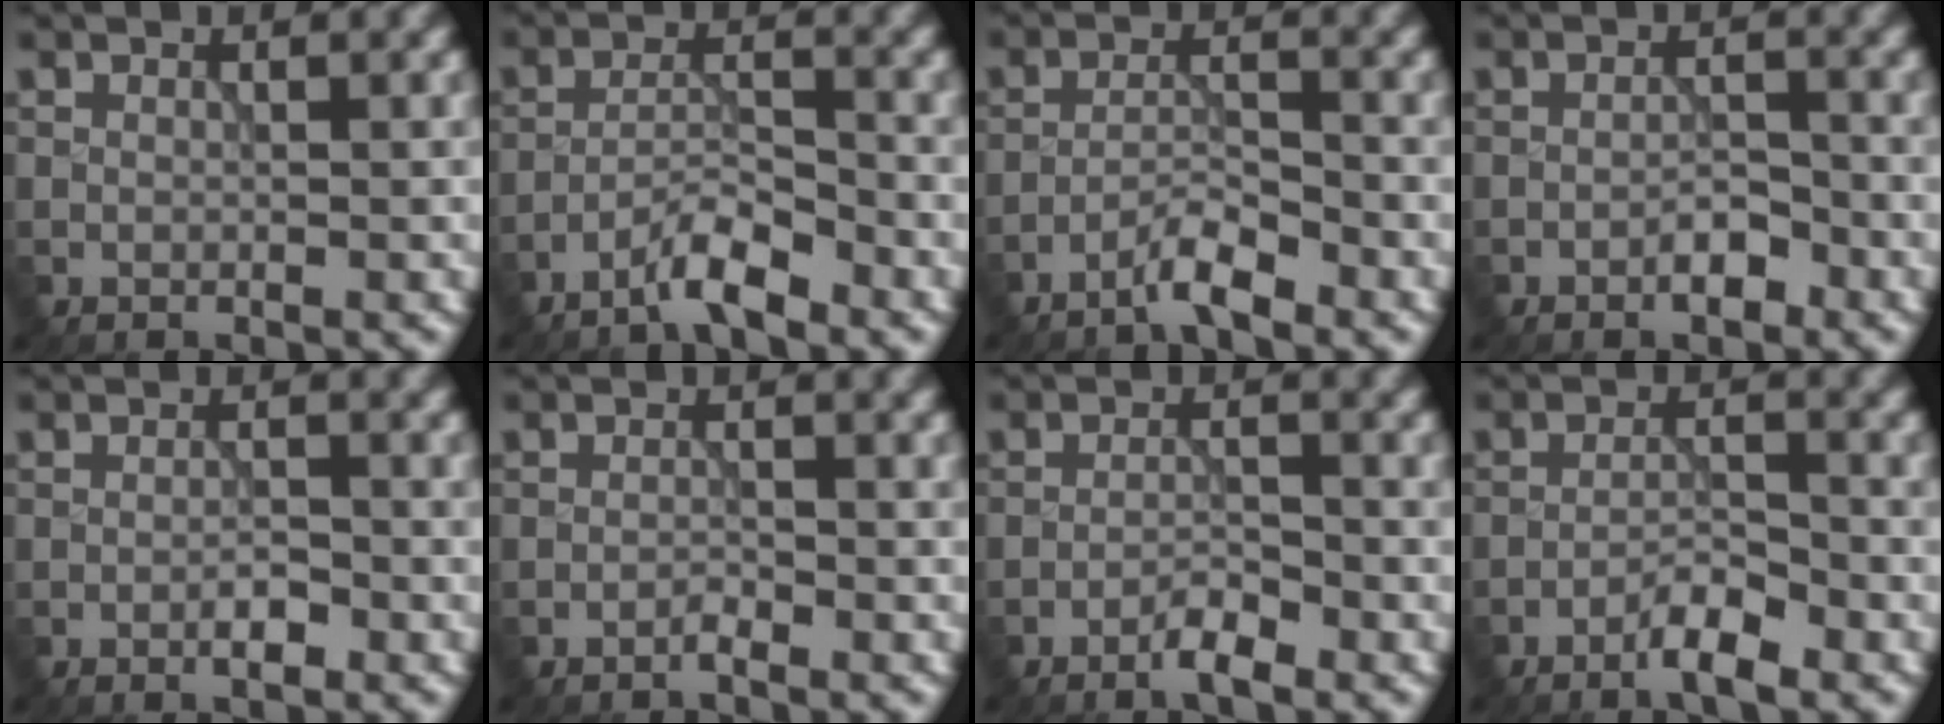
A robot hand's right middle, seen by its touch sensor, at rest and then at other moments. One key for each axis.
{"total": 3.2, "fx": -2.6, "fy": 0.3, "fz": 1.9, "tx": -0.032, "ty": 0.009, "tz": -0.055}
{"total": 2.7, "fx": -2.2, "fy": 0.1, "fz": 1.5, "tx": -0.026, "ty": 0.008, "tz": -0.048}
{"total": 2.1, "fx": -1.3, "fy": 0.7, "fz": 1.5, "tx": -0.021, "ty": 0.005, "tz": -0.023}
{"total": 1.7, "fx": -0.9, "fy": 0.5, "fz": 1.4, "tx": -0.024, "ty": 0.001, "tz": -0.017}
{"total": 0.9, "fx": -0.7, "fy": 0.0, "fz": 0.5, "tx": -0.008, "ty": 0.004, "tz": -0.016}
{"total": 2.1, "fx": -1.6, "fy": 0.3, "fz": 1.4, "tx": -0.023, "ty": 0.005, "tz": -0.032}
{"total": 2.9, "fx": -2.1, "fy": 0.4, "fz": 2.0, "tx": -0.034, "ty": 0.007, "tz": -0.041}